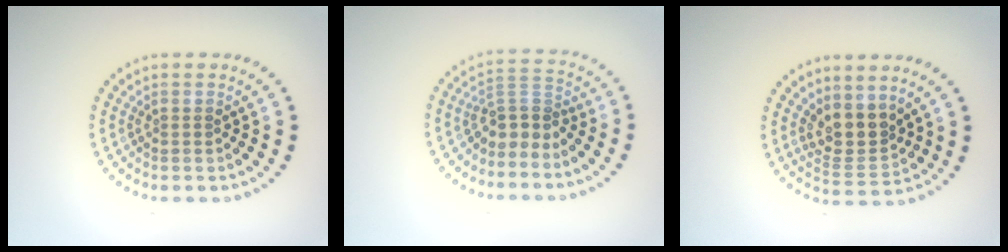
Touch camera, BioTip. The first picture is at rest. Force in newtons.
{"total": 3.0, "press": 2.1, "slide": 2.1}
{"total": 3.5, "press": 2.7, "slide": 2.2}